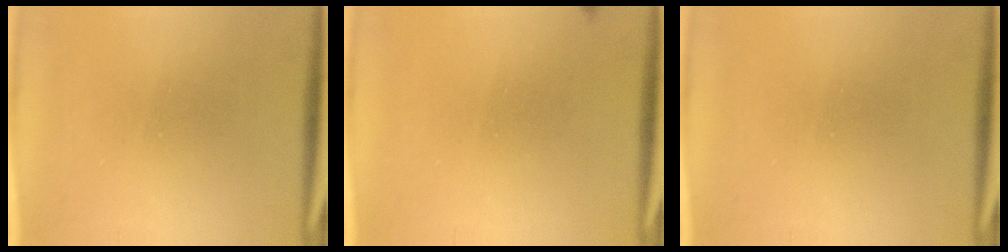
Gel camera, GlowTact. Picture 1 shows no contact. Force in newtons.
{"total": 0.6}
{"total": 0.0}